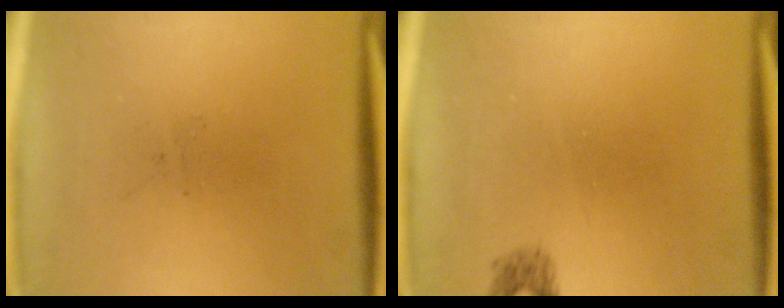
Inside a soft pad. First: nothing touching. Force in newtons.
{"total": 1.0}